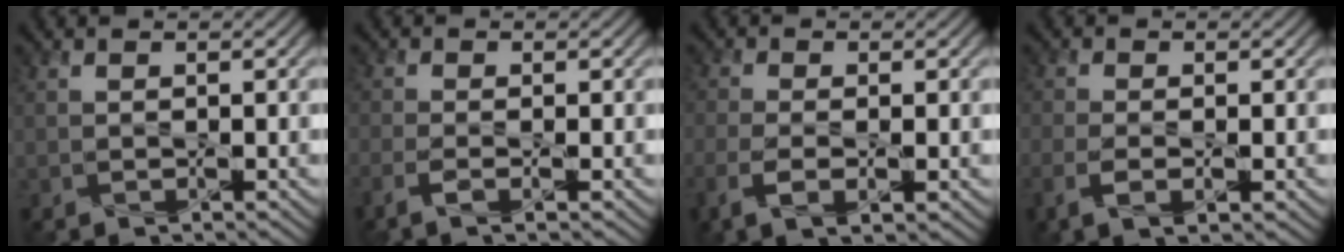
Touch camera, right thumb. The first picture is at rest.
{"total": 3.2, "force": [-1.6, 0.8, 2.6], "torque": [-0.060, -0.005, -0.041]}
{"total": 5.0, "force": [-1.9, 2.1, 4.1], "torque": [-0.102, -0.009, -0.039]}
{"total": 4.0, "force": [-1.6, 1.5, 3.3], "torque": [-0.081, -0.008, -0.033]}